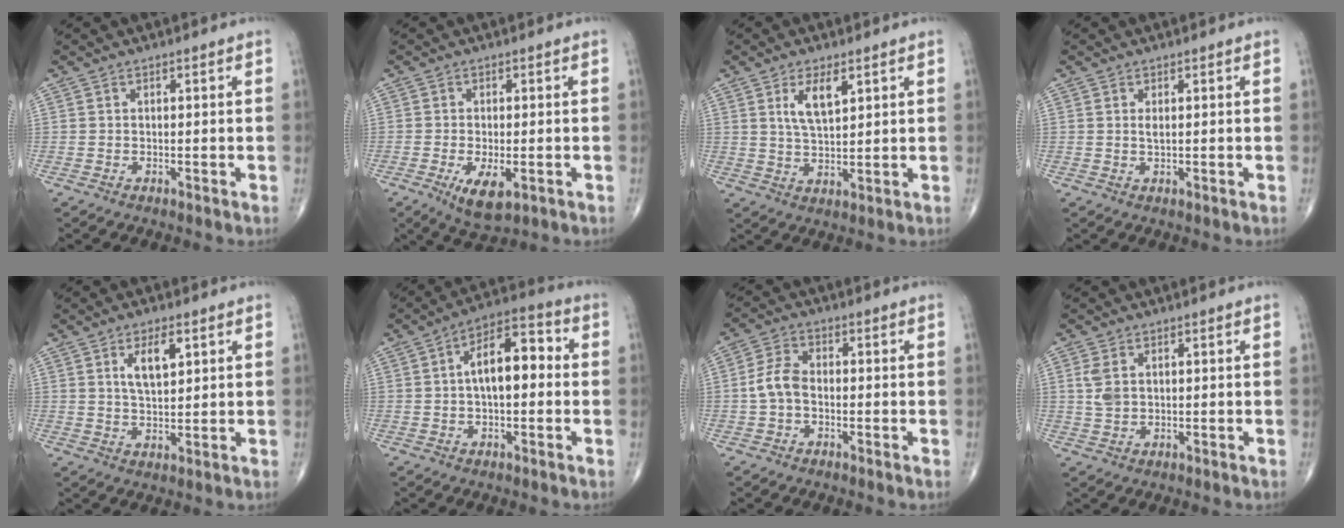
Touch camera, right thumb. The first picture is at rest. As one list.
[{"total": 6.2, "force": [-2.3, 2.6, 5.2], "torque": [-0.091, -0.012, -0.031]}, {"total": 6.2, "force": [2.8, 2.5, 4.9], "torque": [-0.086, -0.018, 0.056]}, {"total": 1.0, "force": [0.3, 0.3, 0.9], "torque": [-0.017, -0.003, 0.007]}, {"total": 6.2, "force": [2.5, 2.6, 5.0], "torque": [-0.082, -0.014, 0.047]}, {"total": 11.2, "force": [1.0, 5.4, 9.8], "torque": [-0.147, 0.035, 0.006]}, {"total": 5.0, "force": [-0.9, 3.3, 3.7], "torque": [-0.074, 0.018, -0.024]}, {"total": 3.5, "force": [0.9, 2.3, 2.5], "torque": [-0.056, -0.001, 0.023]}]